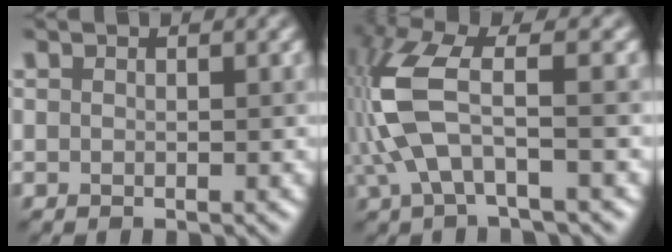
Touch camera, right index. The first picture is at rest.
{"total": 7.0, "force": [-0.1, 2.2, 6.6], "torque": [-0.168, 0.014, -0.002]}